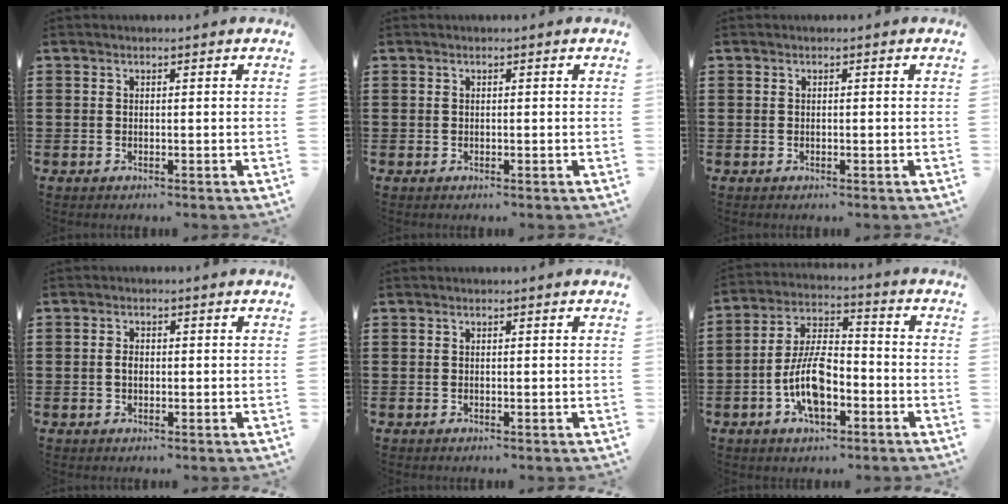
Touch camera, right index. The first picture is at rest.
{"total": 0.0}
{"total": 0.0}
{"total": 1.7, "force": [-0.1, 1.1, 1.4], "torque": [-0.027, 0.006, -0.004]}
{"total": 0.0}
{"total": 9.7, "force": [-3.4, 4.5, 7.9], "torque": [-0.177, 0.001, -0.069]}